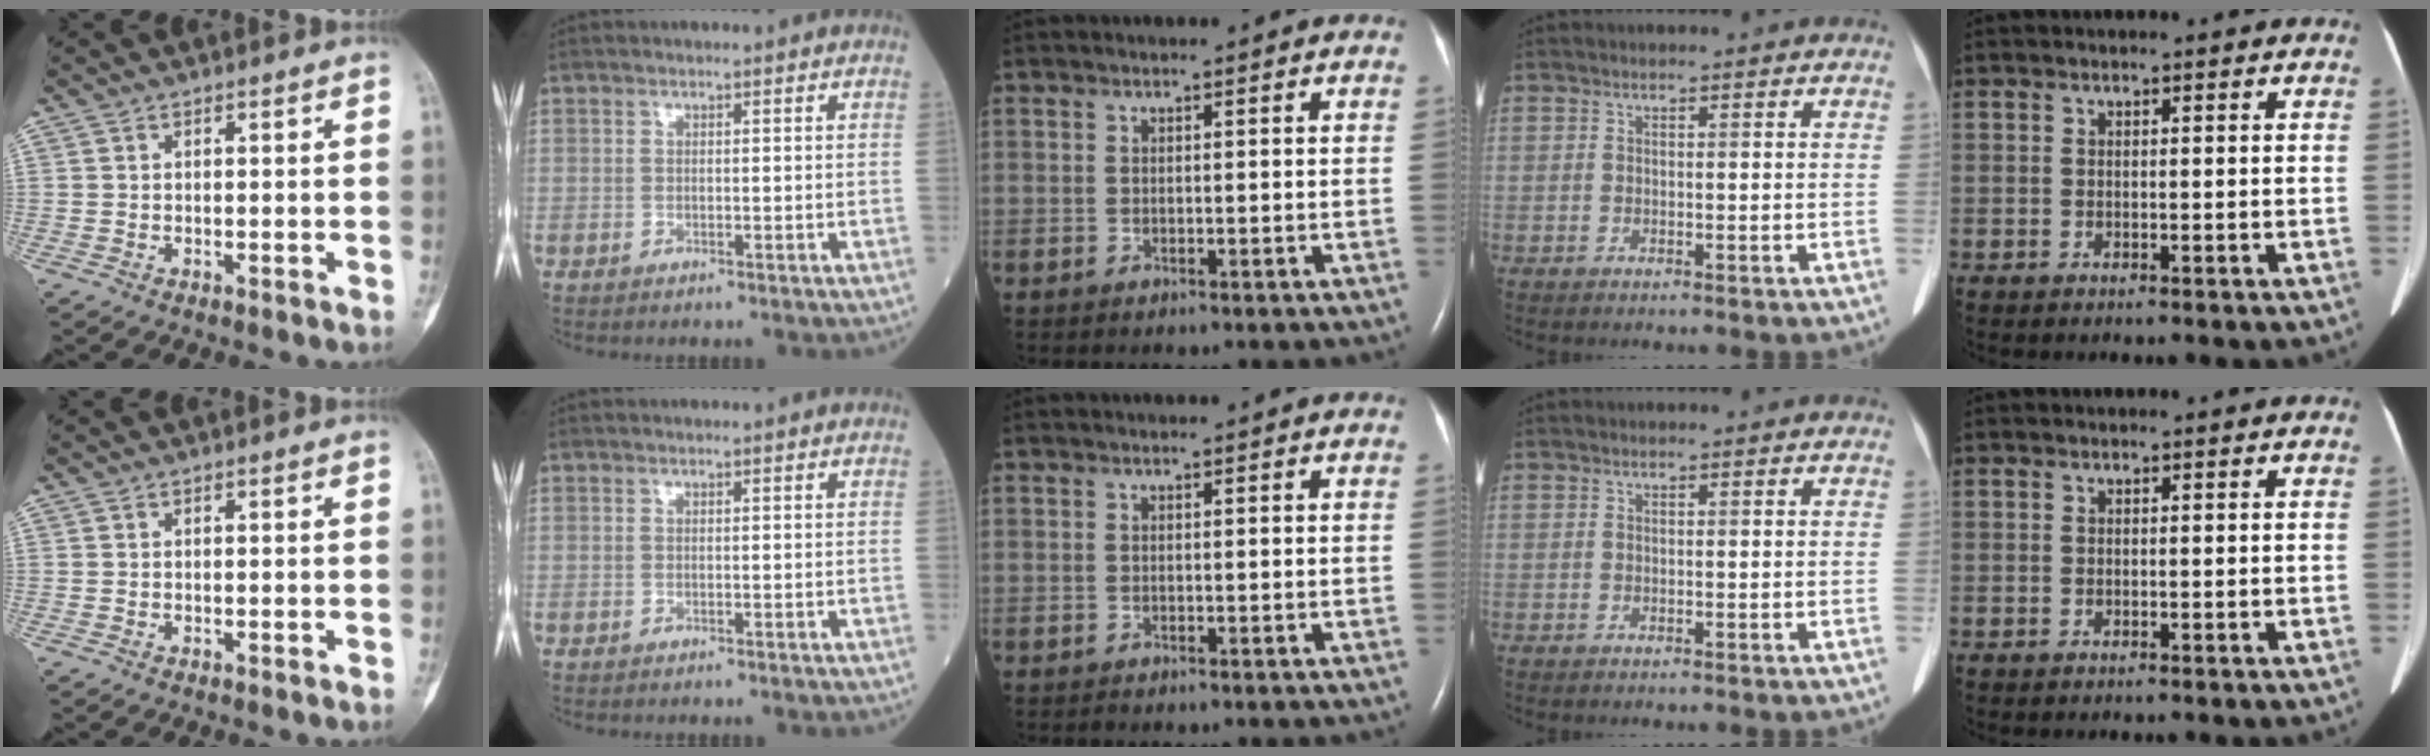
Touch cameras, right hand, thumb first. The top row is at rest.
{}